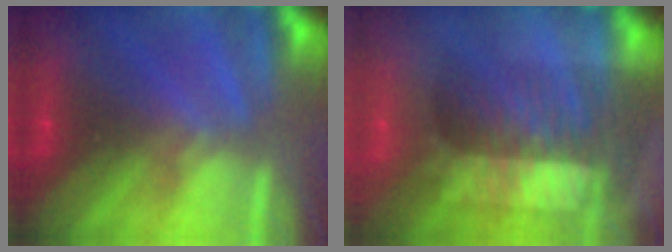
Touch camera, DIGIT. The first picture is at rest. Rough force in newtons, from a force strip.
{"total": 3.3}